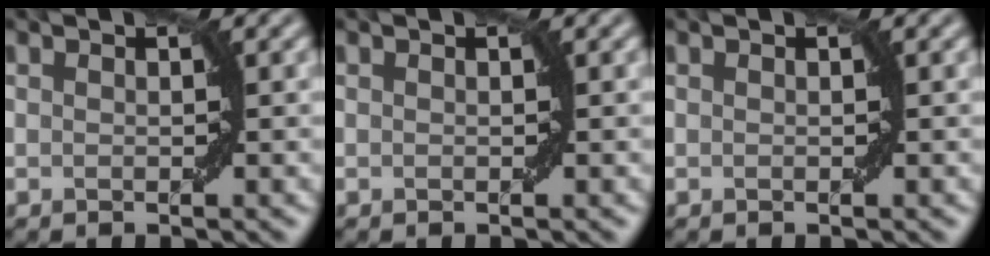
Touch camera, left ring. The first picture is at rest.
{"total": 0.0}
{"total": 0.0}